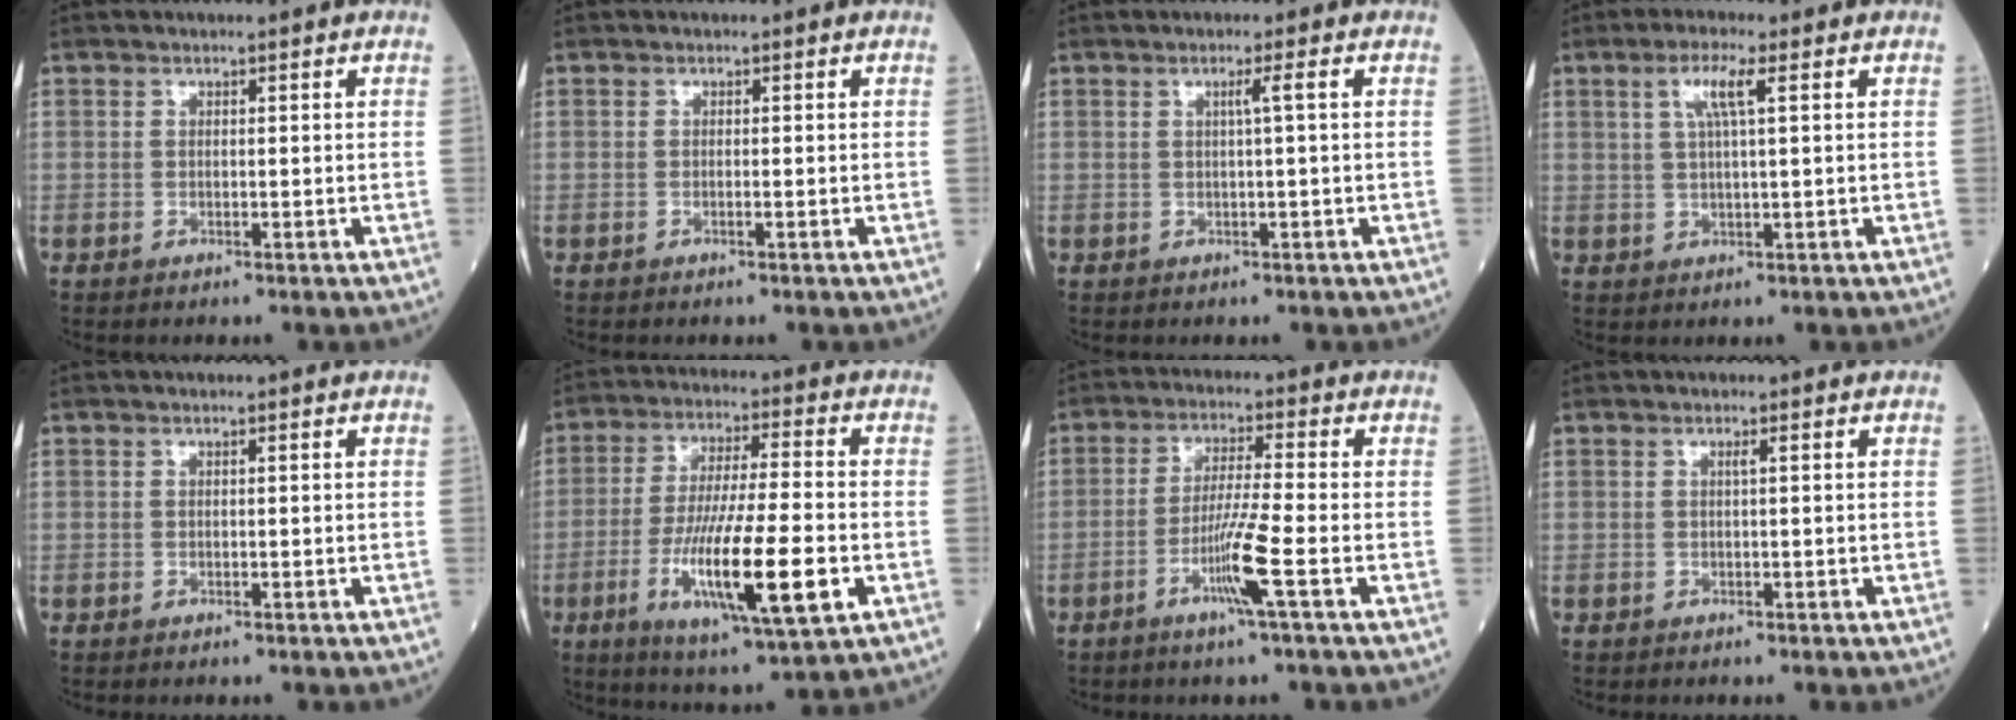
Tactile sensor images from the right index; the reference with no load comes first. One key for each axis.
{"total": 0.0}
{"total": 1.5, "fx": 0.2, "fy": -0.6, "fz": 1.4, "tx": -0.026, "ty": 0.001, "tz": 0.005}
{"total": 4.5, "fx": 1.7, "fy": 0.1, "fz": 4.1, "tx": -0.085, "ty": 0.007, "tz": 0.034}
{"total": 0.0}
{"total": 16.6, "fx": -4.8, "fy": 1.8, "fz": 15.8, "tx": -0.293, "ty": -0.024, "tz": -0.076}
{"total": 7.0, "fx": -2.8, "fy": -1.1, "fz": 6.3, "tx": -0.124, "ty": -0.011, "tz": -0.059}
{"total": 0.6, "fx": 0.2, "fy": -0.1, "fz": 0.5, "tx": -0.014, "ty": 0.000, "tz": 0.005}